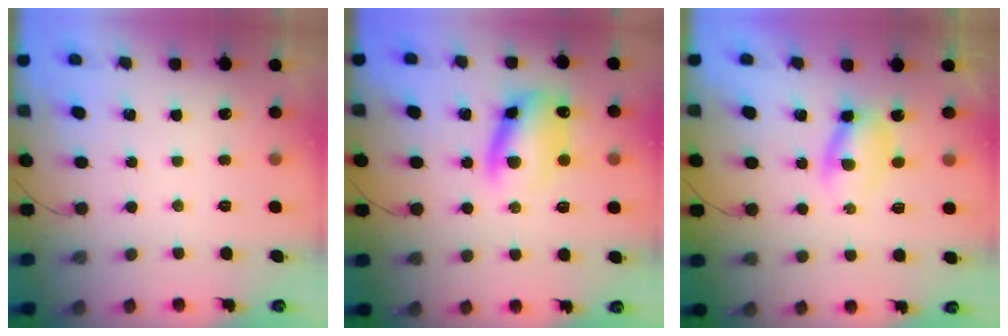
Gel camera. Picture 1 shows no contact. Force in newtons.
{"total": 11.4, "press": 11.3, "slide": 1.6}
{"total": 2.8, "press": 2.5, "slide": 1.2}